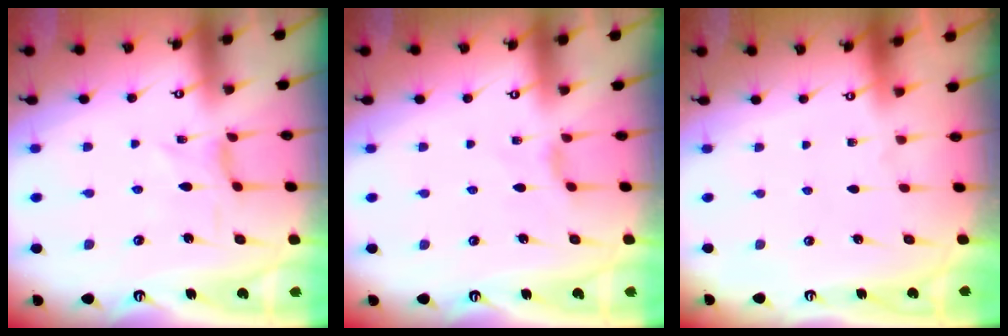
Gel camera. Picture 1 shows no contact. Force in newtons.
{"total": 1.6, "press": 1.5, "slide": 0.4}
{"total": 0.0}